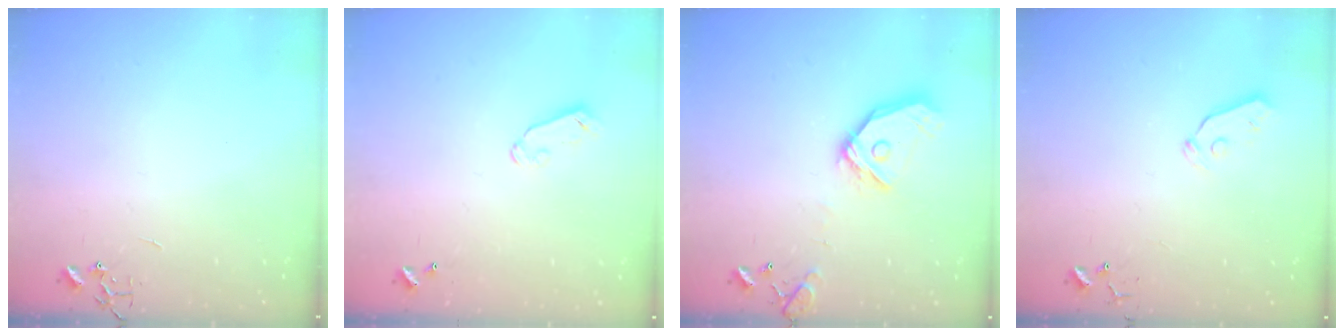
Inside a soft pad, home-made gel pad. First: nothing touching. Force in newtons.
{"total": 4.1, "press": 4.0, "slide": 0.4}
{"total": 14.2, "press": 14.1, "slide": 2.1}
{"total": 3.8, "press": 3.8, "slide": 0.3}